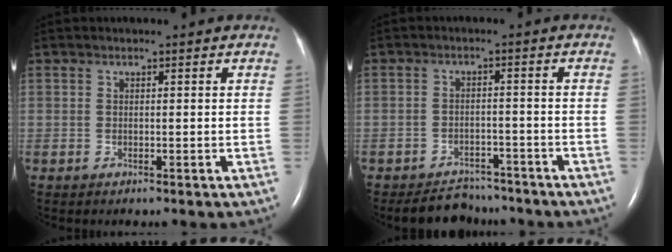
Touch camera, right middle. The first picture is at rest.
{"total": 5.7, "force": [-5.2, 2.3, -0.1], "torque": [0.003, 0.007, -0.079]}